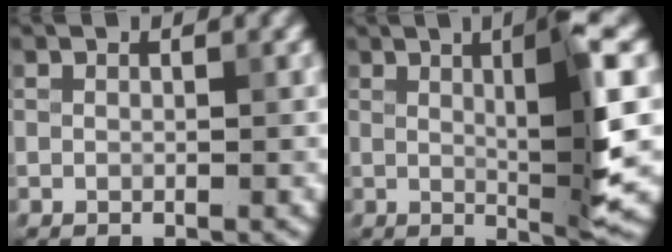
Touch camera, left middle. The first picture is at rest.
{"total": 7.3, "force": [1.5, 0.9, 7.1], "torque": [-0.097, 0.002, 0.026]}